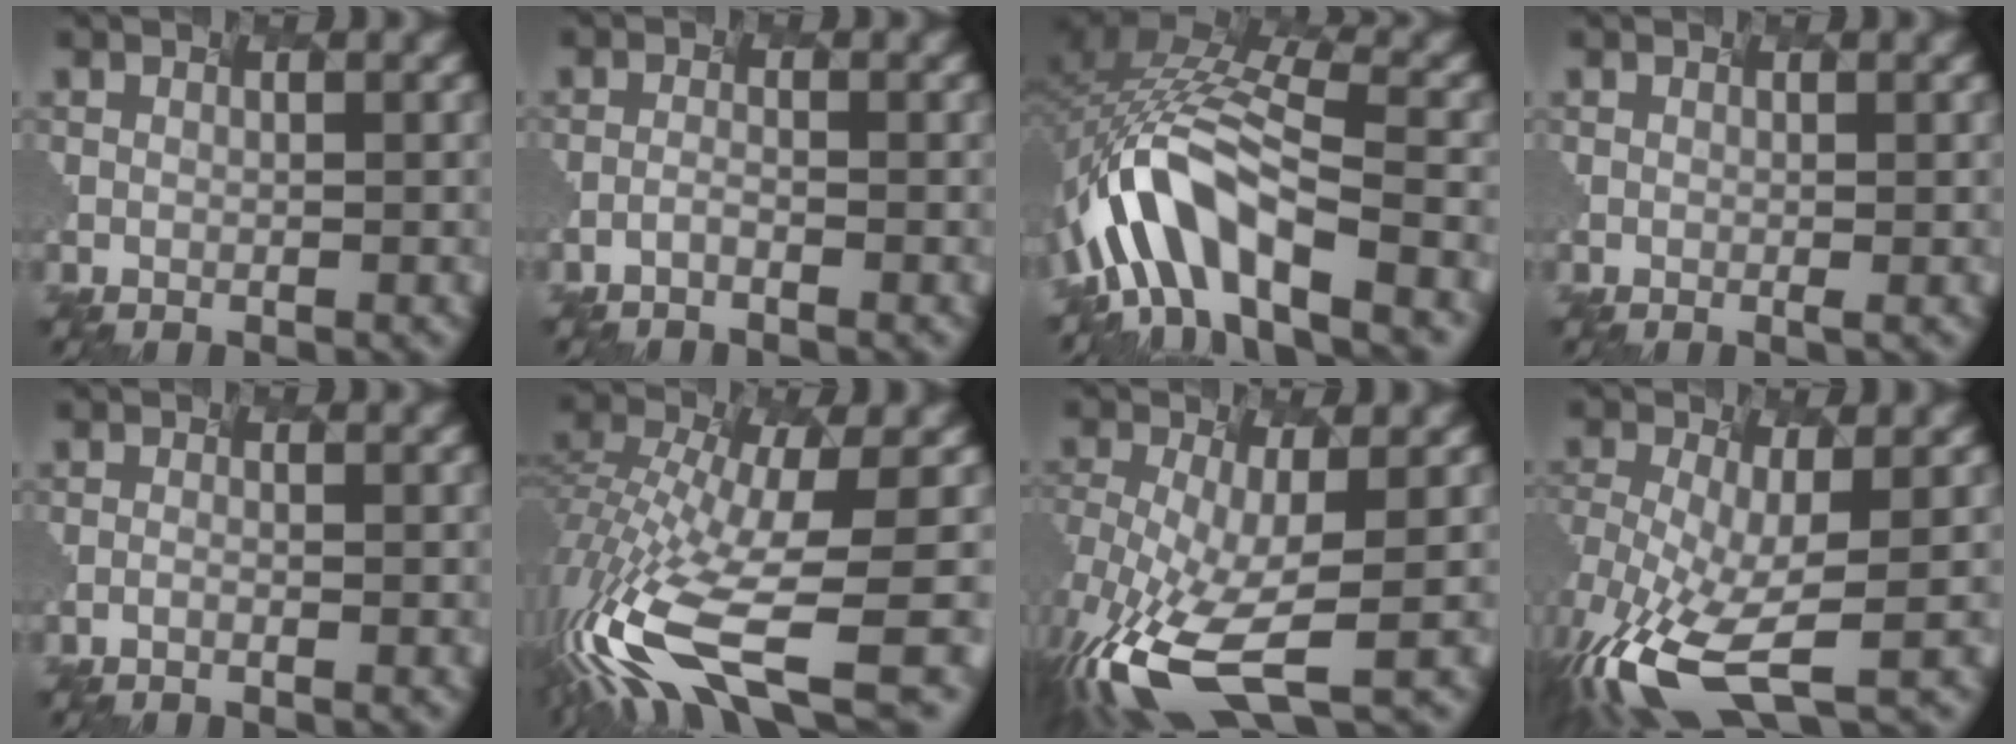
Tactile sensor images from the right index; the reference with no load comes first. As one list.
[{"total": 2.1, "force": [-1.9, -0.8, -0.4], "torque": [-0.007, -0.006, -0.009]}, {"total": 10.7, "force": [-5.8, 3.7, 8.1], "torque": [-0.185, 0.001, -0.064]}, {"total": 0.7, "force": [-0.1, -0.1, 0.7], "torque": [-0.007, -0.004, 0.006]}, {"total": 1.0, "force": [-0.9, -0.3, 0.1], "torque": [0.001, -0.009, -0.005]}, {"total": 11.9, "force": [-6.0, 3.2, 9.7], "torque": [-0.255, -0.026, -0.062]}, {"total": 8.7, "force": [-5.3, 1.8, 6.7], "torque": [-0.190, -0.039, -0.053]}, {"total": 8.1, "force": [-5.0, 1.8, 6.1], "torque": [-0.172, -0.038, -0.050]}]